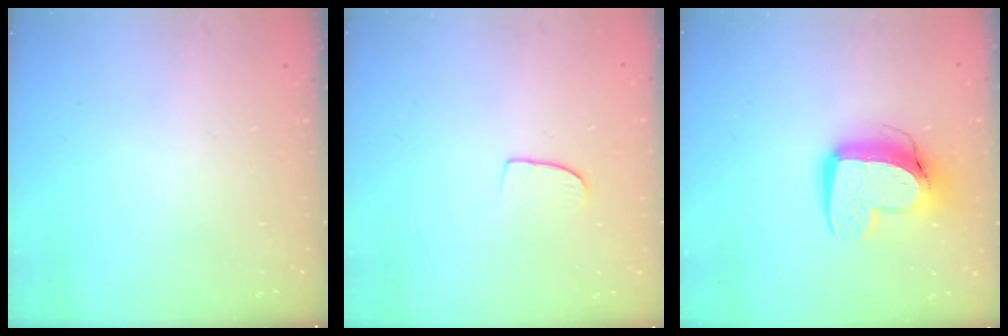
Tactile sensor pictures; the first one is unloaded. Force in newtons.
{"total": 6.1, "press": 6.1, "slide": 0.4}
{"total": 12.9, "press": 12.9, "slide": 1.2}